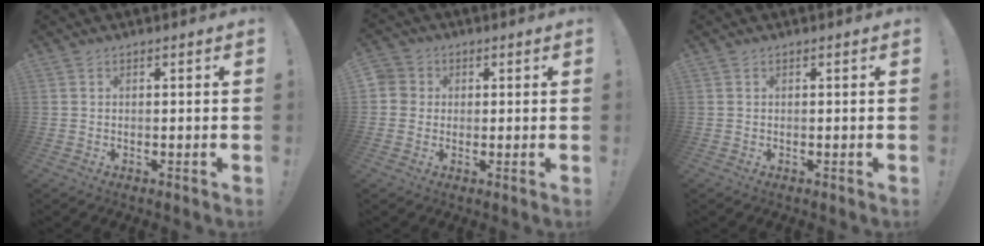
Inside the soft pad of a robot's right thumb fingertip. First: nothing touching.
{"total": 4.3, "force": [0.3, 4.1, 1.1], "torque": [-0.019, 0.008, 0.007]}
{"total": 0.0}